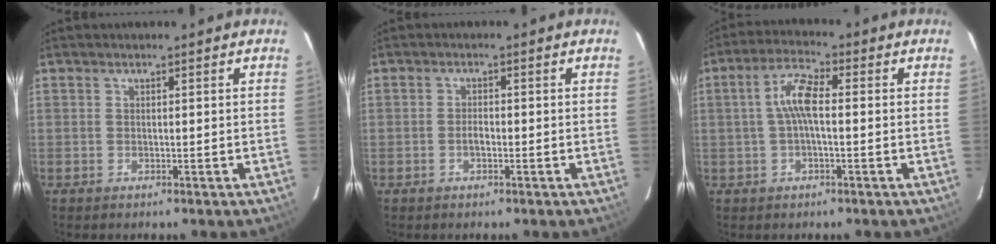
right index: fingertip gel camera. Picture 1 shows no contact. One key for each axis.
{"total": 1.5, "fx": -0.6, "fy": 0.7, "fz": 1.1, "tx": -0.022, "ty": 0.002, "tz": -0.011}
{"total": 6.1, "fx": 0.0, "fy": 1.8, "fz": 5.9, "tx": -0.120, "ty": 0.018, "tz": 0.000}